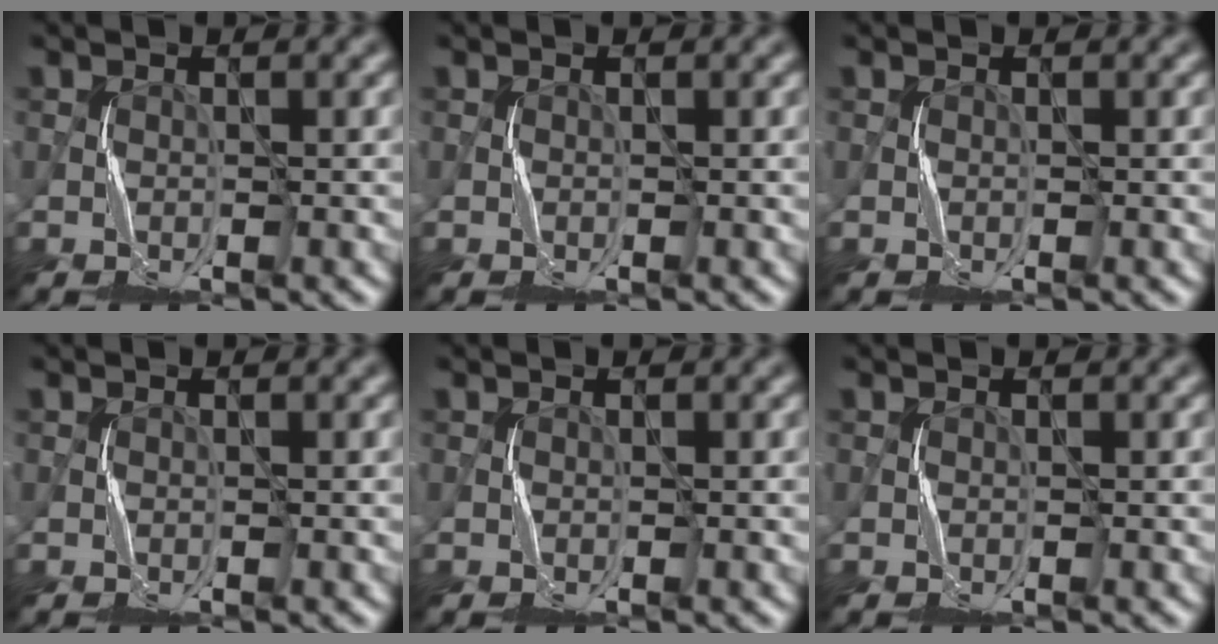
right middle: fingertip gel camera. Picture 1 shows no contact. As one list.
[{"total": 0.0}, {"total": 0.0}, {"total": 0.0}, {"total": 0.0}, {"total": 0.0}]